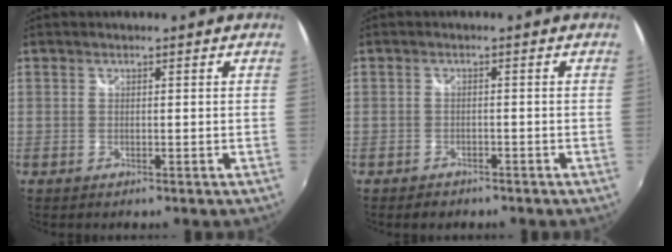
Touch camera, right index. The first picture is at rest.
{"total": 2.5, "force": [-2.0, 1.4, 0.6], "torque": [-0.020, -0.004, -0.032]}